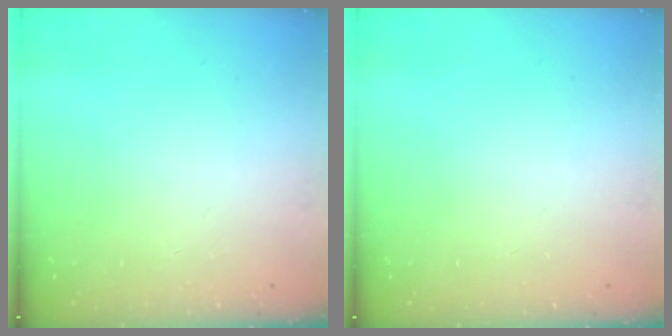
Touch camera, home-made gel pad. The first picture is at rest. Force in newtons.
{"total": 0.0}